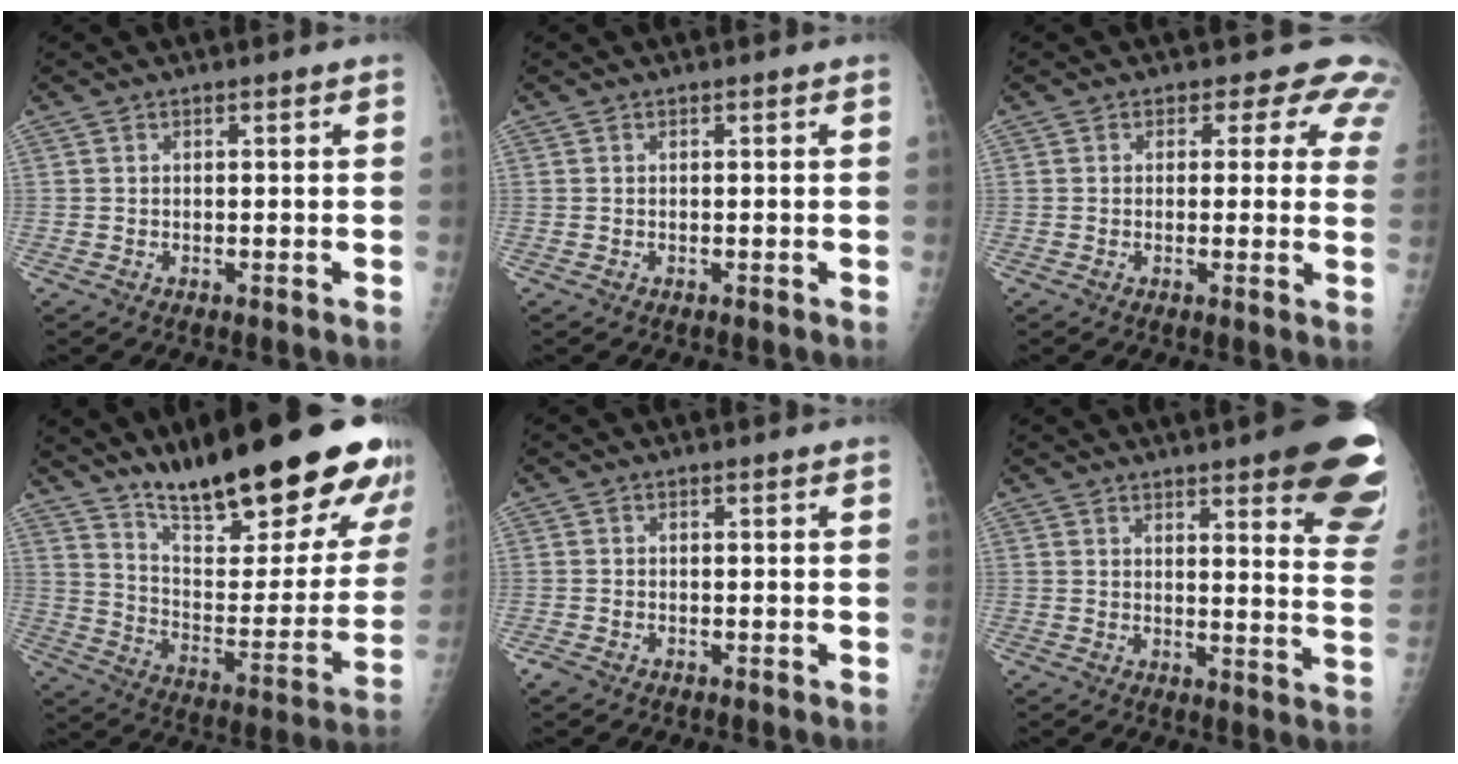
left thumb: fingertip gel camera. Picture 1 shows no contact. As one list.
[{"total": 0.0}, {"total": 7.6, "force": [5.7, 4.4, 2.4], "torque": [0.018, -0.019, 0.035]}, {"total": 28.4, "force": [20.4, 7.1, 18.5], "torque": [-0.237, -0.094, 0.312]}, {"total": 1.1, "force": [-0.8, 0.6, 0.4], "torque": [-0.014, -0.001, -0.017]}, {"total": 19.0, "force": [11.7, 4.2, 14.4], "torque": [-0.152, -0.053, 0.129]}]